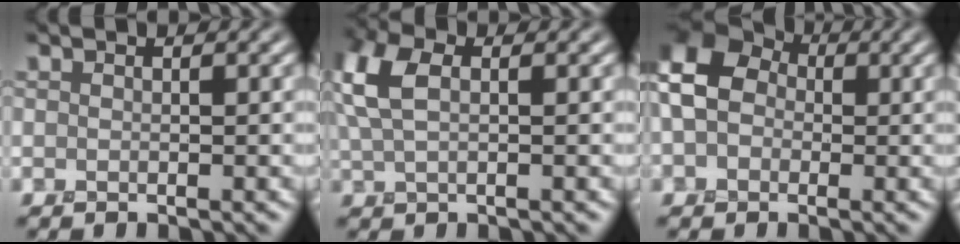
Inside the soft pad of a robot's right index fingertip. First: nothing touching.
{"total": 4.9, "force": [1.3, 2.6, 4.0], "torque": [-0.101, 0.010, 0.022]}
{"total": 9.5, "force": [0.9, 7.5, 5.6], "torque": [-0.110, 0.027, -0.012]}